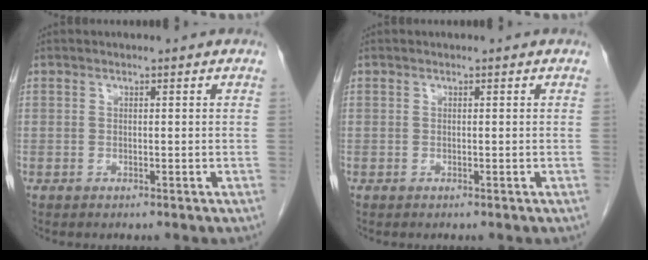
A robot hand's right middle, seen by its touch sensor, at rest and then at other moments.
{"total": 0.0}